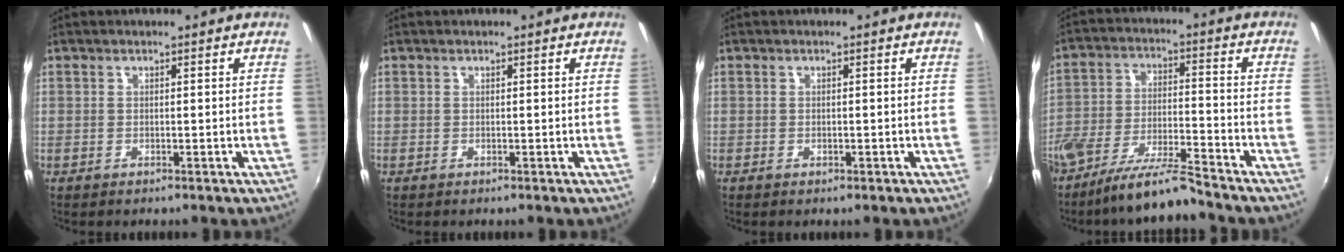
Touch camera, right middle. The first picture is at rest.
{"total": 0.0}
{"total": 0.7, "force": [-0.5, 0.4, 0.3], "torque": [-0.004, -0.004, -0.009]}
{"total": 10.1, "force": [-8.5, 0.7, 5.3], "torque": [-0.105, -0.003, -0.157]}